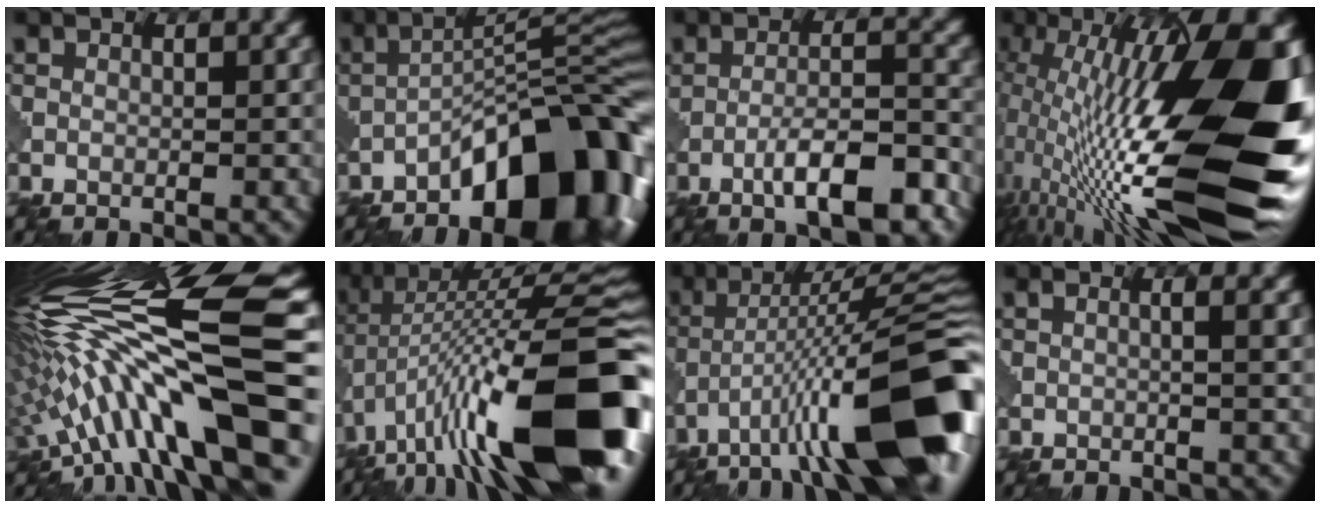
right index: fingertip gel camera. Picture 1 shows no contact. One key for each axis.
{"total": 13.2, "fx": -7.3, "fy": 4.4, "fz": 10.0, "tx": -0.138, "ty": 0.012, "tz": -0.118}
{"total": 6.4, "fx": -3.3, "fy": 1.6, "fz": 5.3, "tx": -0.089, "ty": 0.011, "tz": -0.048}
{"total": 19.2, "fx": 0.2, "fy": 5.6, "fz": 18.3, "tx": -0.314, "ty": 0.014, "tz": 0.006}
{"total": 16.1, "fx": -1.4, "fy": 3.8, "fz": 15.6, "tx": -0.263, "ty": 0.028, "tz": -0.020}
{"total": 17.7, "fx": -6.3, "fy": 5.9, "fz": 15.5, "tx": -0.247, "ty": 0.040, "tz": -0.115}
{"total": 14.7, "fx": -6.4, "fy": 3.4, "fz": 12.7, "tx": -0.203, "ty": 0.020, "tz": -0.094}
{"total": 2.0, "fx": 0.4, "fy": 0.8, "fz": 1.8, "tx": -0.011, "ty": 0.004, "tz": -0.002}